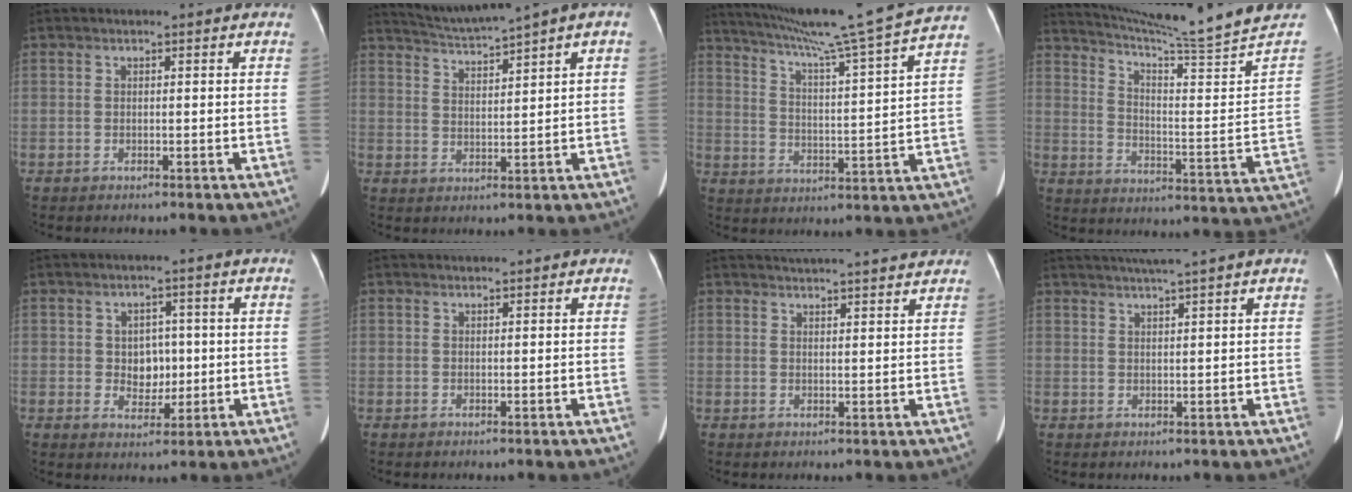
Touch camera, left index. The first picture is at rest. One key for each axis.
{"total": 5.8, "fx": 4.9, "fy": -1.3, "fz": 2.9, "tx": -0.053, "ty": 0.004, "tz": 0.091}
{"total": 20.9, "fx": 17.8, "fy": -2.4, "fz": 10.6, "tx": -0.185, "ty": -0.024, "tz": 0.248}
{"total": 20.7, "fx": 18.5, "fy": -3.0, "fz": 8.7, "tx": -0.145, "ty": -0.095, "tz": 0.254}
{"total": 4.3, "fx": 0.0, "fy": 3.4, "fz": 2.6, "tx": -0.040, "ty": 0.008, "tz": 0.007}
{"total": 1.1, "fx": 1.1, "fy": 0.2, "fz": 0.3, "tx": -0.008, "ty": 0.015, "tz": 0.019}
{"total": 11.4, "fx": 10.6, "fy": 0.8, "fz": 4.1, "tx": -0.058, "ty": 0.012, "tz": 0.128}
{"total": 5.4, "fx": 4.5, "fy": -1.4, "fz": 2.8, "tx": -0.043, "ty": 0.013, "tz": 0.071}